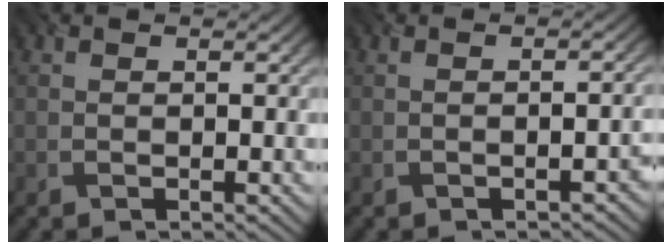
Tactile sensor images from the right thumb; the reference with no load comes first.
{"total": 1.7, "force": [-0.9, 0.4, 1.4], "torque": [-0.020, 0.007, -0.014]}